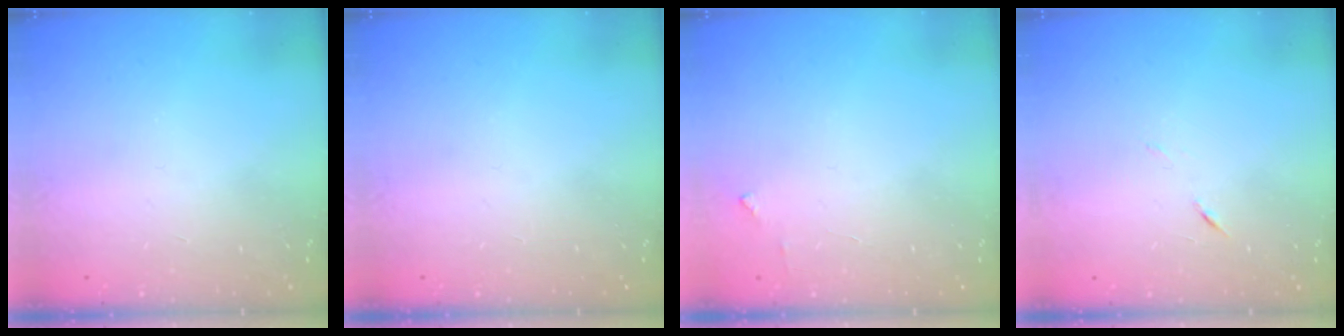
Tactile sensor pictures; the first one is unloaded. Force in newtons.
{"total": 0.0}
{"total": 2.6, "press": 2.6, "slide": 0.2}
{"total": 4.0, "press": 3.9, "slide": 0.8}